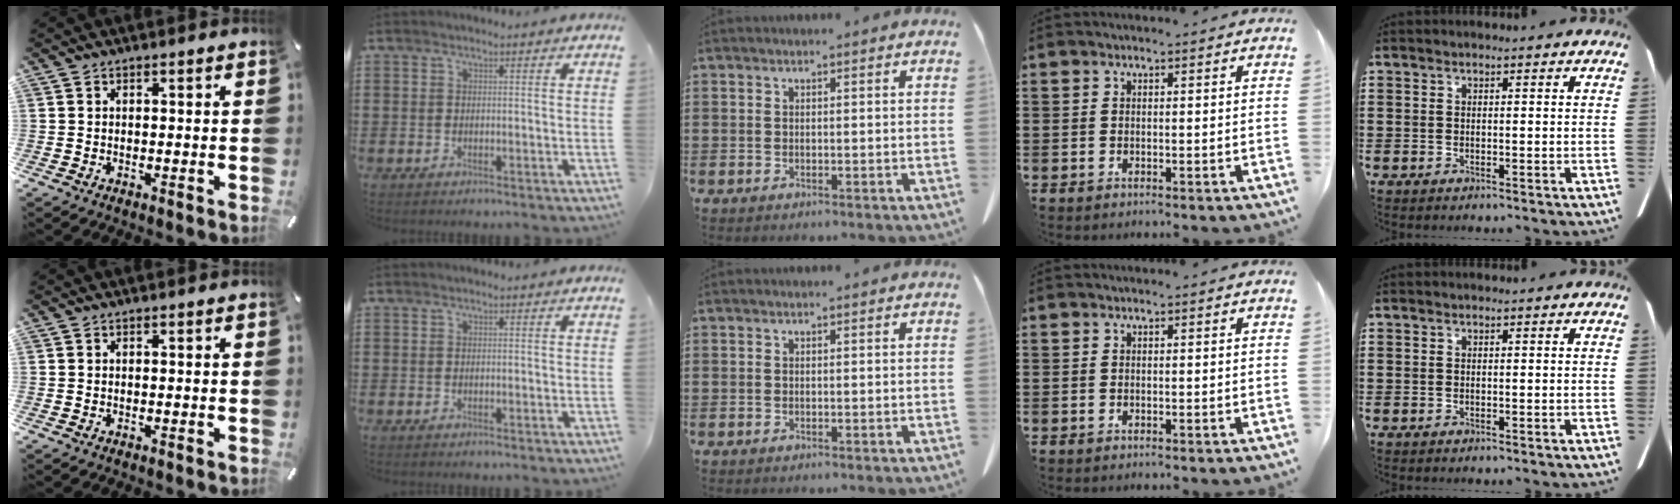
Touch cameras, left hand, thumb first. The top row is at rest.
{}